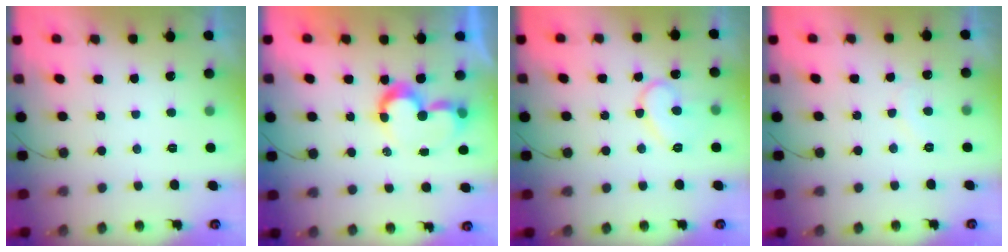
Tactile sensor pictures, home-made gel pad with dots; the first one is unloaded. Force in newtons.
{"total": 8.7, "press": 8.7, "slide": 0.7}
{"total": 10.2, "press": 10.1, "slide": 0.8}
{"total": 5.6, "press": 5.6, "slide": 0.5}